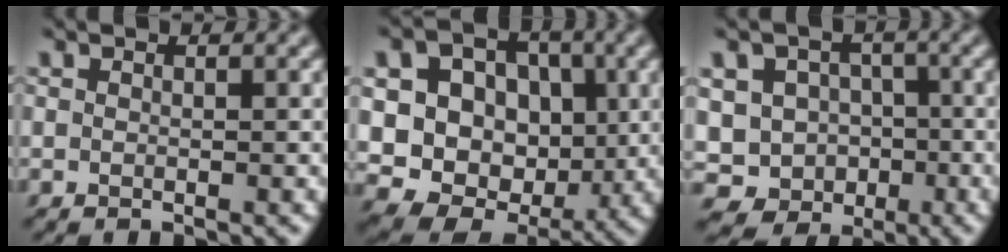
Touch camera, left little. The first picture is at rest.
{"total": 14.5, "force": [2.3, 12.0, 7.8], "torque": [-0.169, 0.026, 0.042]}
{"total": 8.7, "force": [-3.3, 7.7, 2.4], "torque": [-0.031, 0.005, -0.074]}